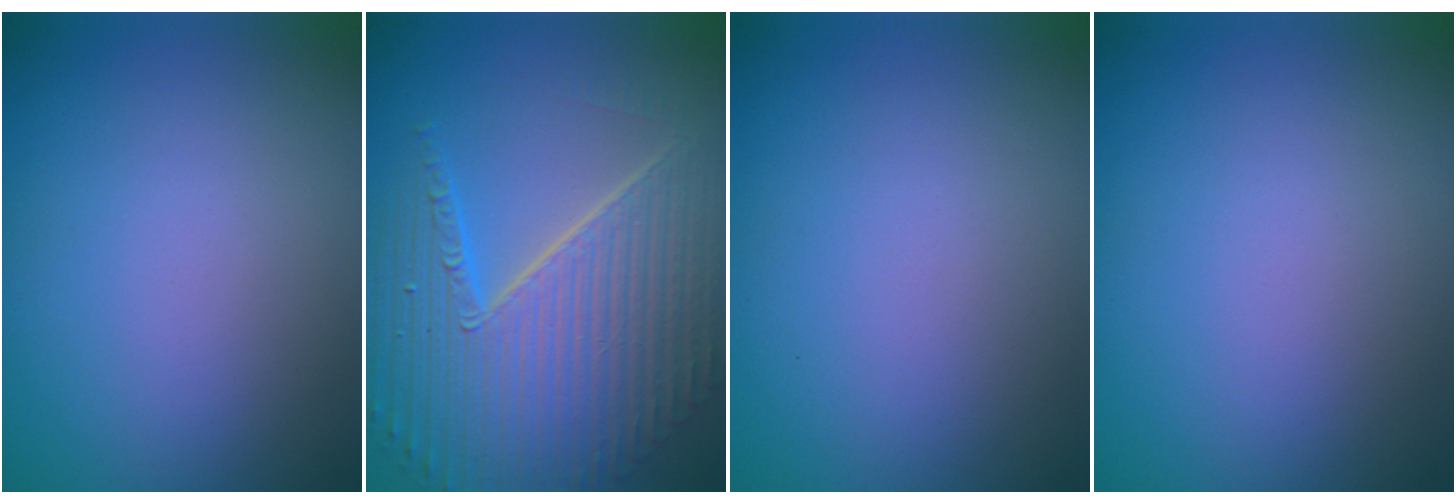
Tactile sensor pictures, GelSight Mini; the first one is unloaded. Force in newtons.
{"total": 10.4, "press": 6.7, "slide": 8.0}
{"total": 0.0}
{"total": 0.0}